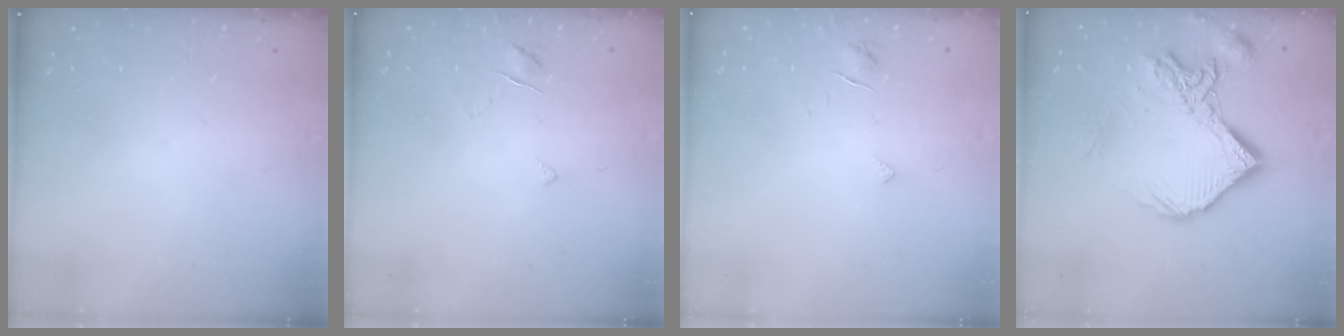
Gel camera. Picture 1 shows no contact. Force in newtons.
{"total": 3.4, "press": 3.4, "slide": 0.3}
{"total": 3.2, "press": 3.2, "slide": 0.3}
{"total": 15.6, "press": 15.5, "slide": 1.8}